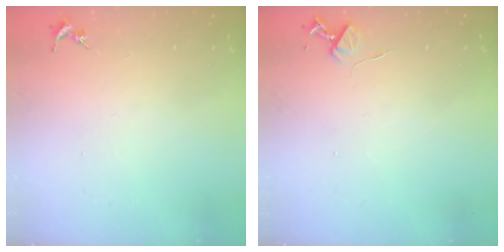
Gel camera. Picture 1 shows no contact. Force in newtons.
{"total": 5.7, "press": 5.6, "slide": 0.8}